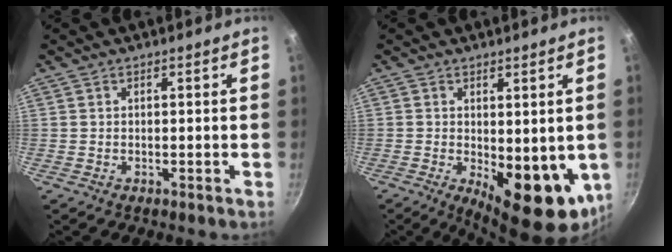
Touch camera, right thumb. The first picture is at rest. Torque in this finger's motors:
{"motor_torque": [-0.30, 0.79, 1.04, -1.10, 0.33]}